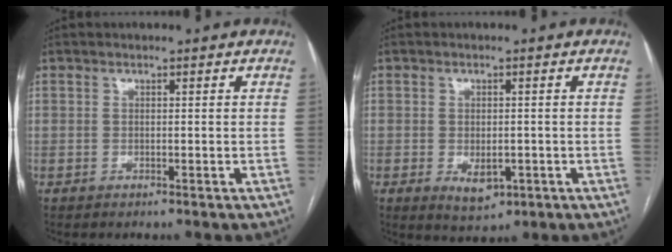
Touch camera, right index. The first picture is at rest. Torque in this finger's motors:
{"motor_torque": [0.42, 0.05, 0.28, 0.03]}